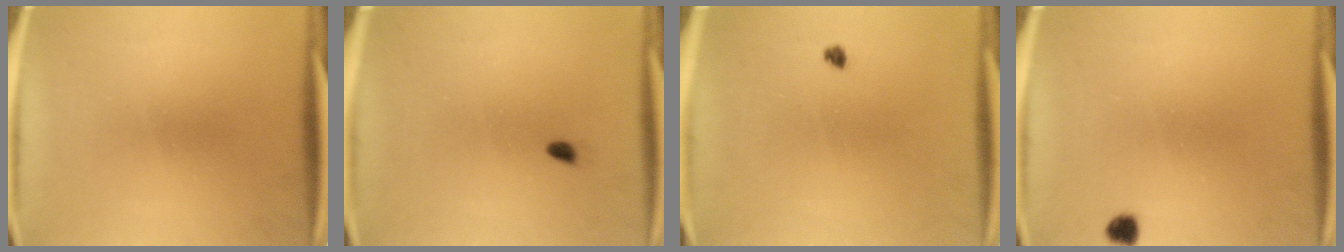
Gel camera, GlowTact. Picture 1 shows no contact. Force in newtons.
{"total": 0.6}
{"total": 1.0}
{"total": 1.8}